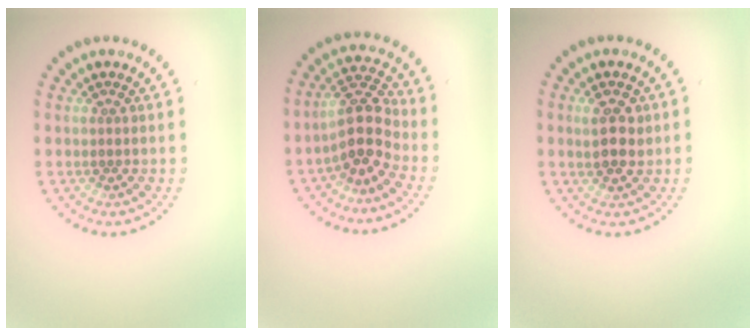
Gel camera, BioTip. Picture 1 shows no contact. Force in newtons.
{"total": 4.1, "press": 3.6, "slide": 1.9}
{"total": 2.9, "press": 2.8, "slide": 0.5}